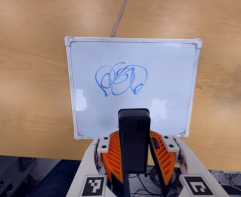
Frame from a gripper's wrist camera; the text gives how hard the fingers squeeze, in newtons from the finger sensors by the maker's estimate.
{"total": 5.7, "left": 5.0, "right": 6.5}